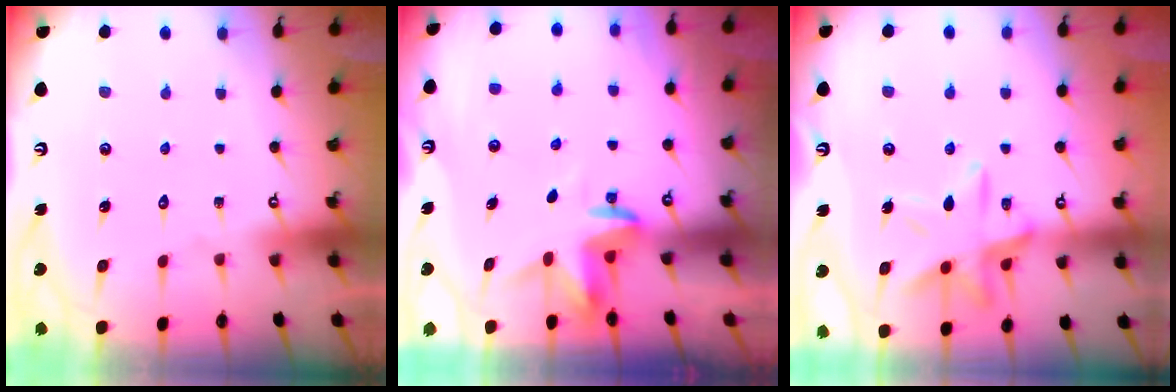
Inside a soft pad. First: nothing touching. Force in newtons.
{"total": 3.4, "press": 3.4, "slide": 0.2}
{"total": 16.2, "press": 16.2, "slide": 1.2}